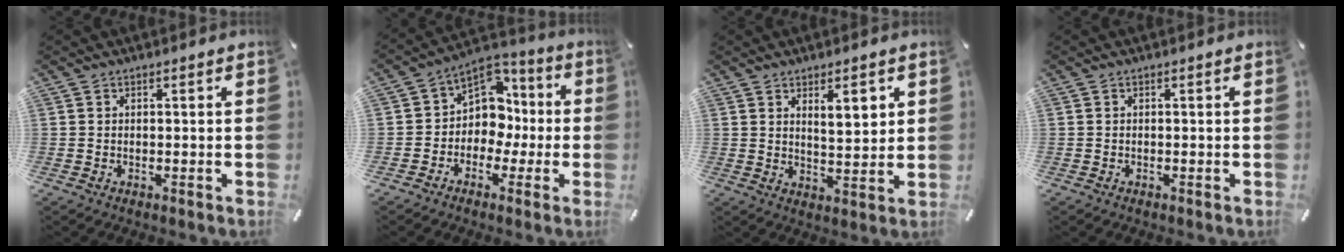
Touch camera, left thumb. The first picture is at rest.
{"total": 10.3, "force": [-0.4, 9.4, 4.1], "torque": [-0.070, -0.002, -0.003]}
{"total": 6.5, "force": [3.5, 2.8, 4.7], "torque": [-0.062, -0.016, 0.054]}
{"total": 0.0}